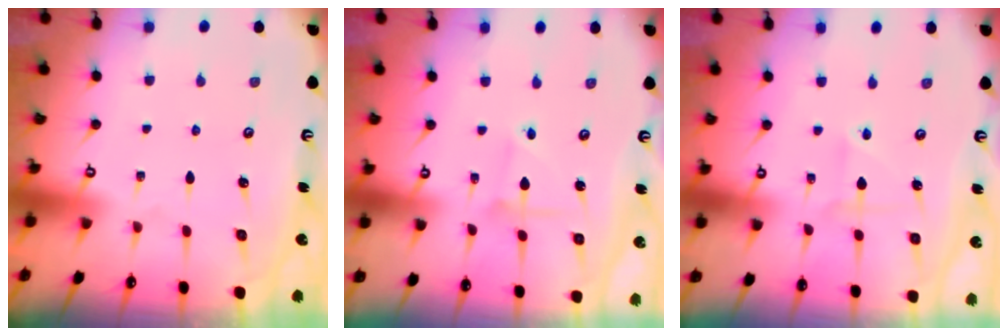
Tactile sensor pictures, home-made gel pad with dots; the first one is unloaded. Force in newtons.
{"total": 2.1, "press": 2.1, "slide": 0.2}
{"total": 2.3, "press": 2.3, "slide": 0.5}